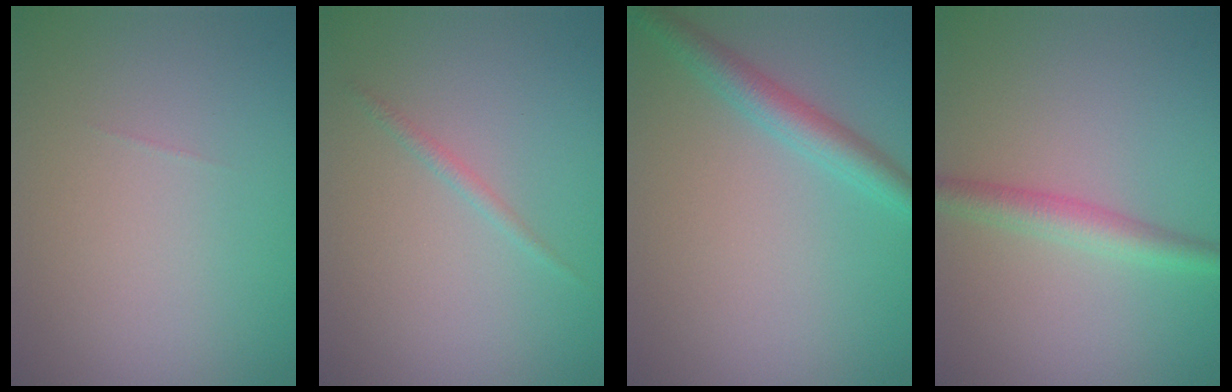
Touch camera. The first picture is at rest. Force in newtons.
{"total": 0.8, "press": 0.8, "slide": 0.1}
{"total": 2.9, "press": 2.9, "slide": 0.1}
{"total": 2.8, "press": 2.8, "slide": 0.0}